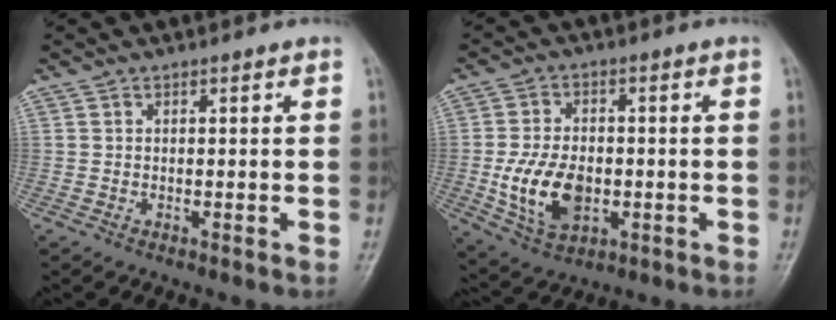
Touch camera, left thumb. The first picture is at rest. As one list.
[{"total": 11.5, "force": [-1.9, 7.5, 8.5], "torque": [-0.141, -0.002, -0.026]}]